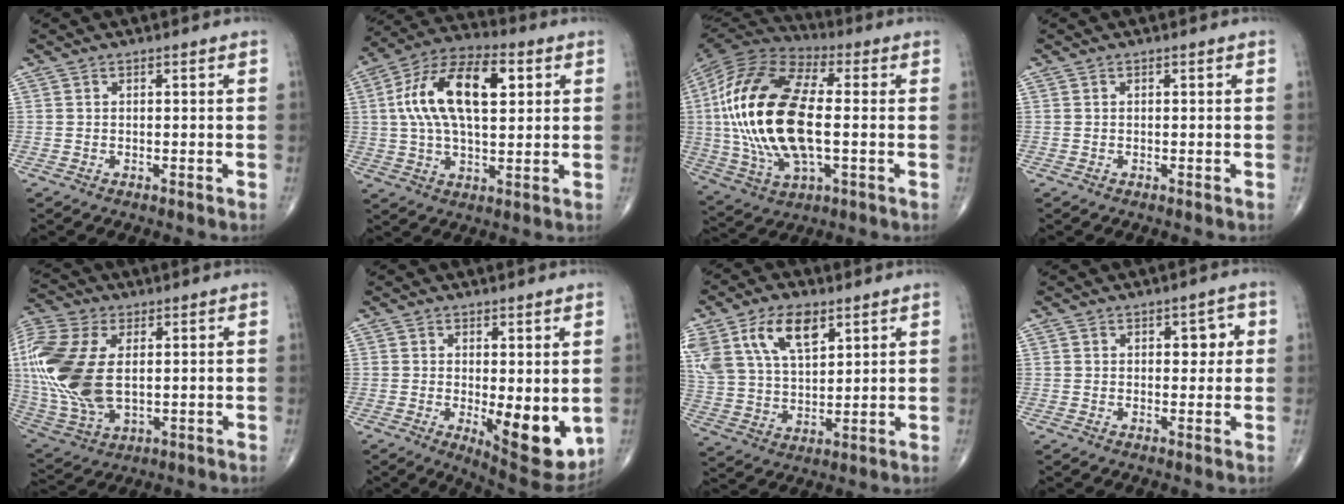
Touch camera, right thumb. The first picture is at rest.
{"total": 17.9, "force": [4.0, 8.7, 15.1], "torque": [-0.271, 0.019, 0.065]}
{"total": 26.0, "force": [0.0, 11.9, 23.1], "torque": [-0.488, 0.004, -0.003]}
{"total": 0.0}
{"total": 21.5, "force": [2.4, 12.1, 17.6], "torque": [-0.423, -0.015, 0.049]}
{"total": 11.2, "force": [-1.4, 4.2, 10.2], "torque": [-0.124, -0.029, -0.006]}
{"total": 17.1, "force": [8.6, 9.3, 11.4], "torque": [-0.228, -0.013, 0.168]}
{"total": 3.7, "force": [0.8, 2.3, 2.8], "torque": [-0.010, -0.001, 0.008]}